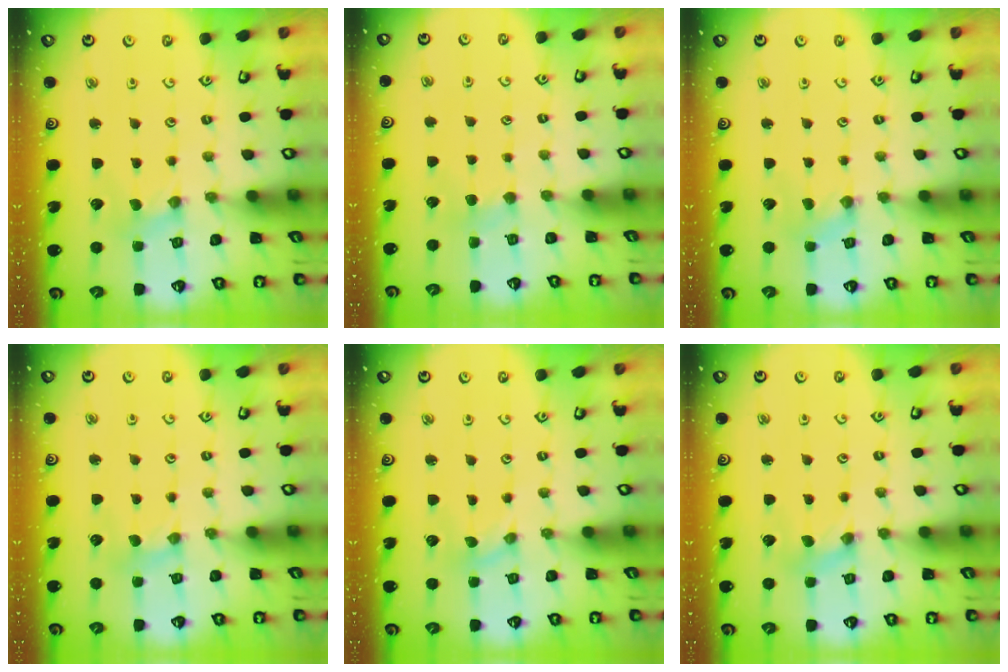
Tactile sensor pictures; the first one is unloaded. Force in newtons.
{"total": 2.4, "press": 2.3, "slide": 0.5}
{"total": 0.8, "press": 0.7, "slide": 0.1}
{"total": 2.3, "press": 2.3, "slide": 0.2}
{"total": 0.0}
{"total": 1.6, "press": 1.6, "slide": 0.3}